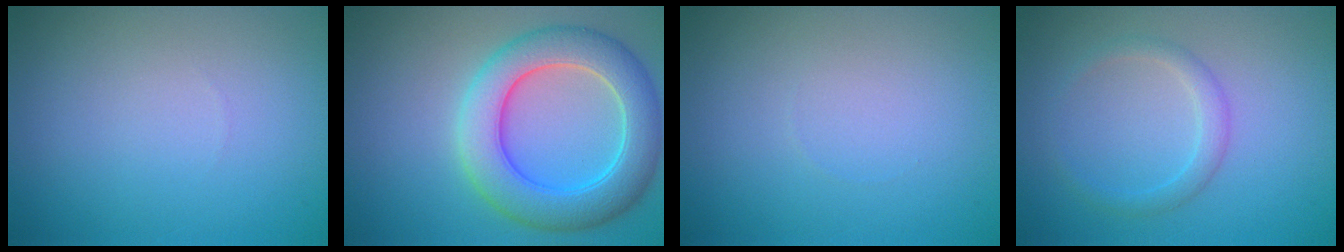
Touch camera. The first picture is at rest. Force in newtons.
{"total": 7.5, "press": 7.5, "slide": 0.2}
{"total": 0.0}
{"total": 1.8, "press": 1.7, "slide": 0.1}